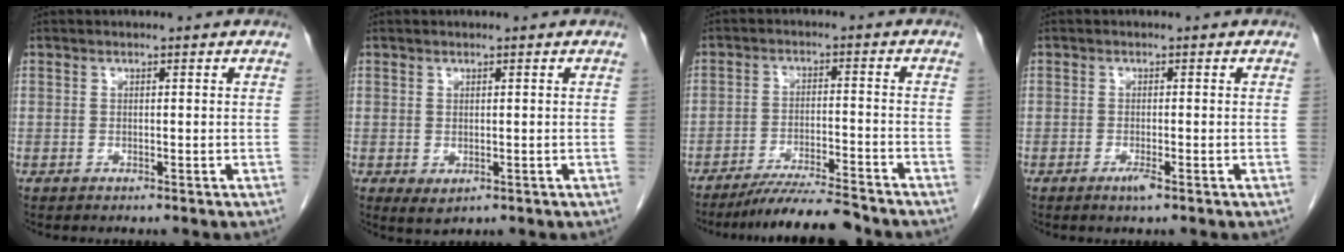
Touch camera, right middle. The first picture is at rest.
{"total": 1.6, "force": [-0.3, 1.0, 1.3], "torque": [-0.021, -0.005, 0.005]}
{"total": 9.0, "force": [-8.2, -0.3, 3.7], "torque": [-0.051, -0.017, -0.138]}
{"total": 1.6, "force": [-1.0, 0.1, 1.3], "torque": [-0.025, -0.002, -0.017]}